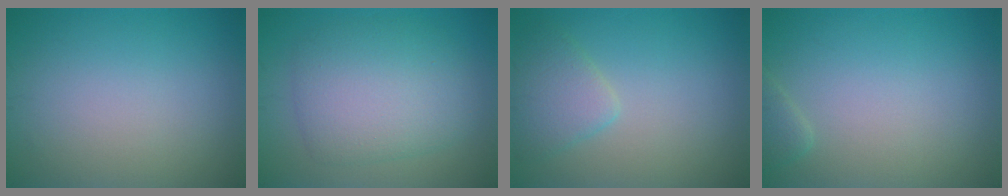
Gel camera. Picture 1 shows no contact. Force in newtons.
{"total": 6.1, "press": 6.1, "slide": 0.1}
{"total": 2.7, "press": 2.7, "slide": 0.3}
{"total": 1.1, "press": 1.1, "slide": 0.1}